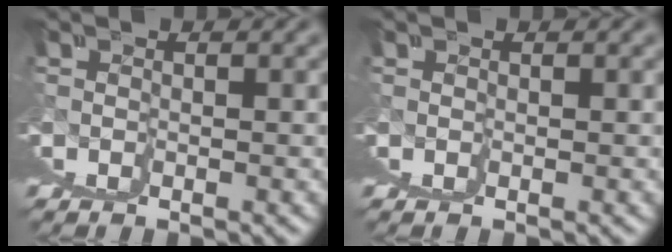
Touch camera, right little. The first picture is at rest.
{"total": 0.0}